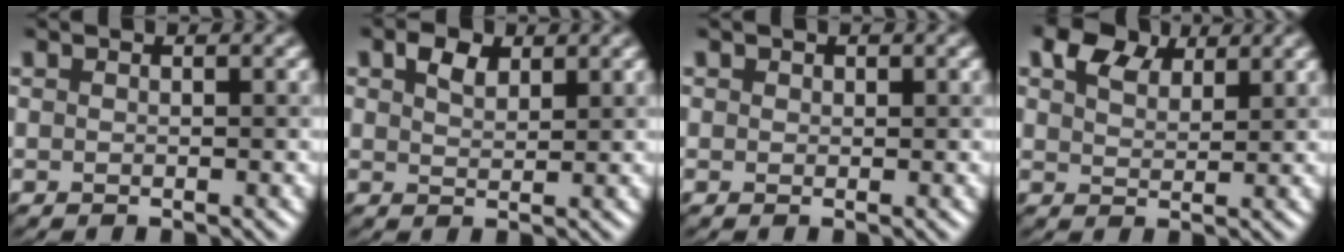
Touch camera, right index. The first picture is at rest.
{"total": 2.1, "force": [1.4, 1.1, 1.2], "torque": [-0.025, 0.005, 0.027]}
{"total": 0.6, "force": [0.3, 0.5, 0.1], "torque": [0.001, -0.002, 0.002]}
{"total": 4.2, "force": [3.0, 2.0, 2.1], "torque": [-0.046, 0.013, 0.054]}